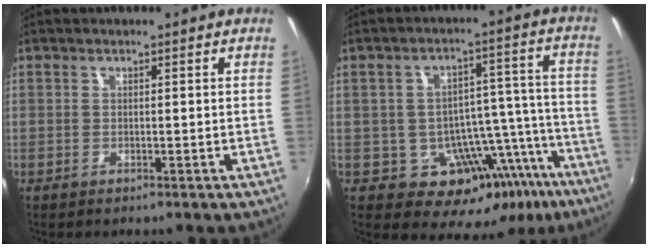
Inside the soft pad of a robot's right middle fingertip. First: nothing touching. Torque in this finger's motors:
{"motor_torque": [-0.22, -0.29, 0.06, 0.00]}